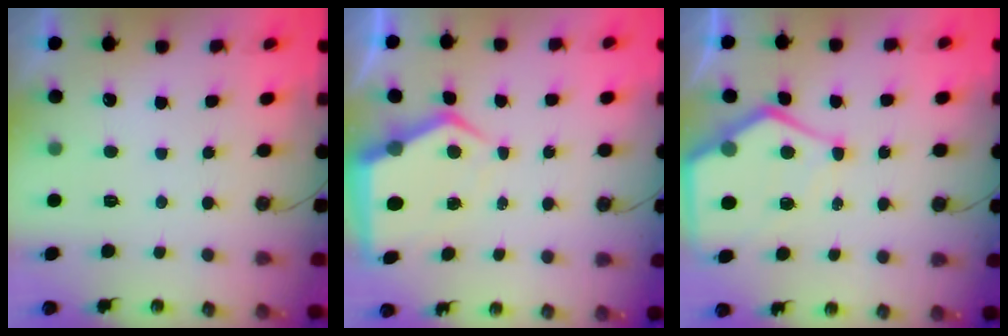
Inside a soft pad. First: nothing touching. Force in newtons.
{"total": 7.1, "press": 7.1, "slide": 0.6}
{"total": 11.2, "press": 11.2, "slide": 1.2}